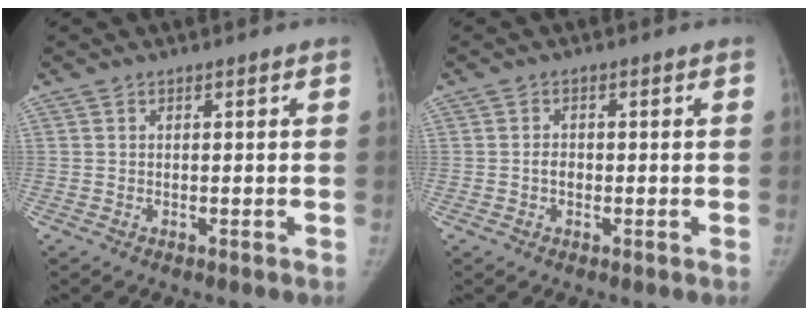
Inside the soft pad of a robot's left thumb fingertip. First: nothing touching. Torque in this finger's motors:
{"motor_torque": [0.50, 0.11, 0.15, -0.31, 0.10]}